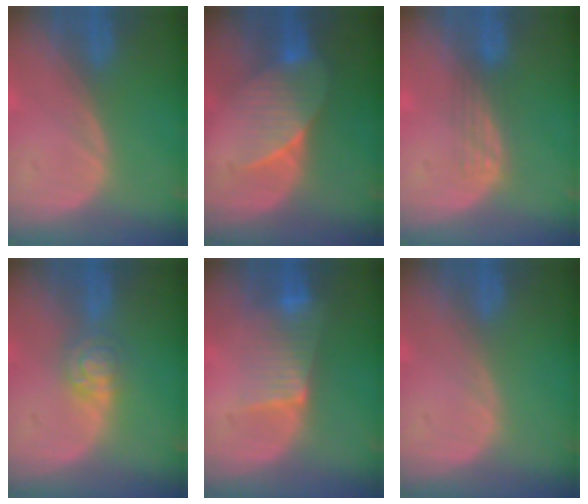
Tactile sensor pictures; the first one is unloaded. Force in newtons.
{"total": 7.2, "press": 6.6, "slide": 2.8}
{"total": 2.9, "press": 2.6, "slide": 1.3}
{"total": 4.7, "press": 3.9, "slide": 2.6}
{"total": 6.3, "press": 5.6, "slide": 3.0}
{"total": 0.0}